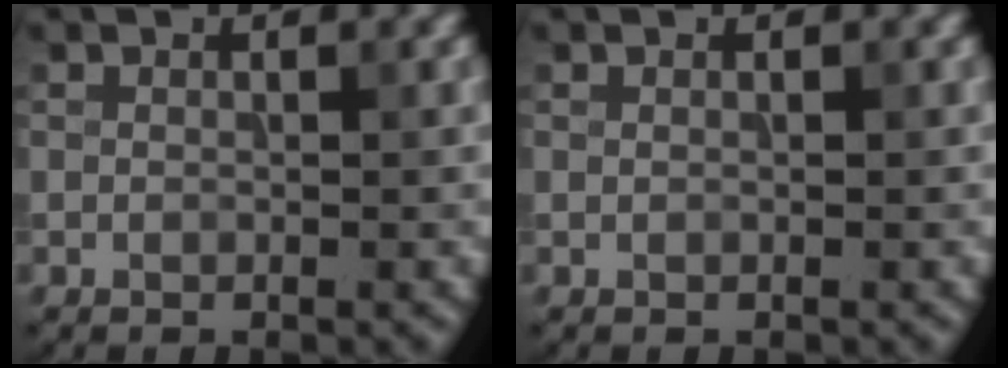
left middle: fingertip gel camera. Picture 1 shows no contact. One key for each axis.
{"total": 0.0}